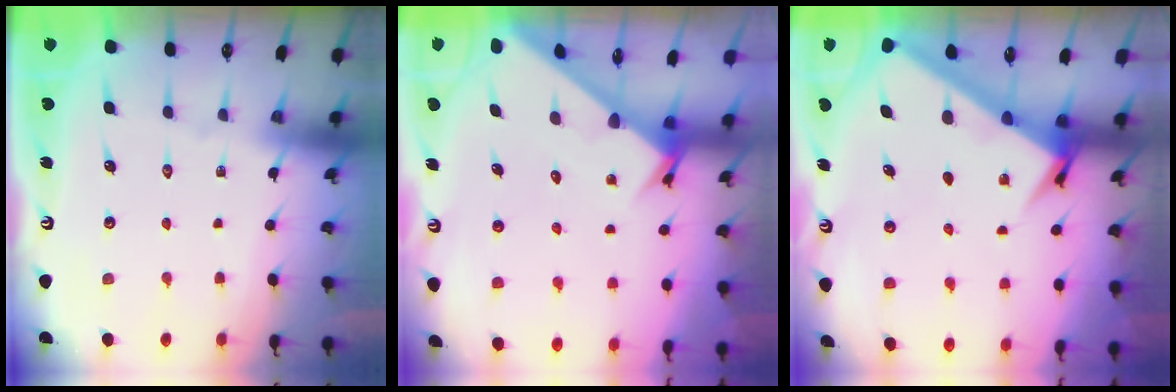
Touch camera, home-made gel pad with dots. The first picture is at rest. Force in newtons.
{"total": 2.7, "press": 2.7, "slide": 0.1}
{"total": 4.6, "press": 4.6, "slide": 0.5}